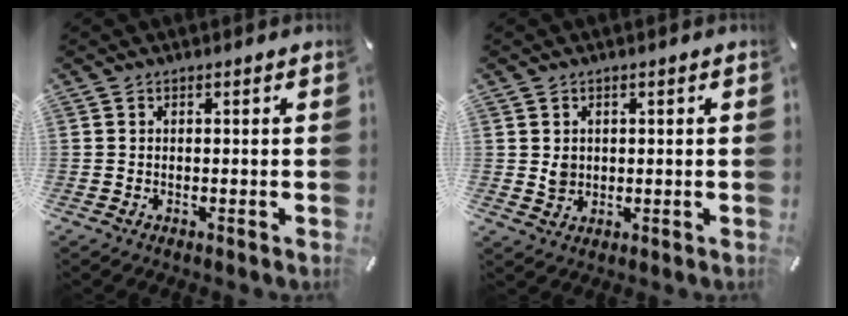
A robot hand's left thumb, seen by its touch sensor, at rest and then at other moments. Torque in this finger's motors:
{"motor_torque": [0.39, 0.57, 0.11, -0.12, 0.01]}